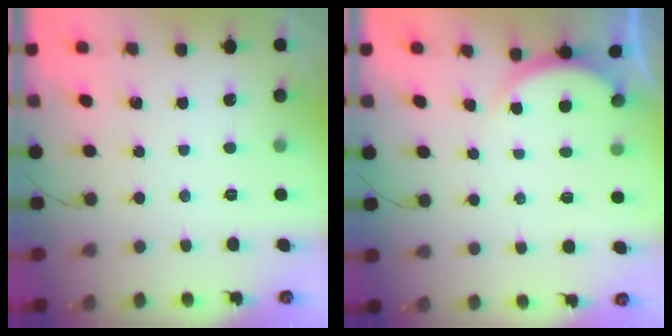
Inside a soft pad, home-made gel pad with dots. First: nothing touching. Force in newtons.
{"total": 2.2, "press": 2.2, "slide": 0.6}